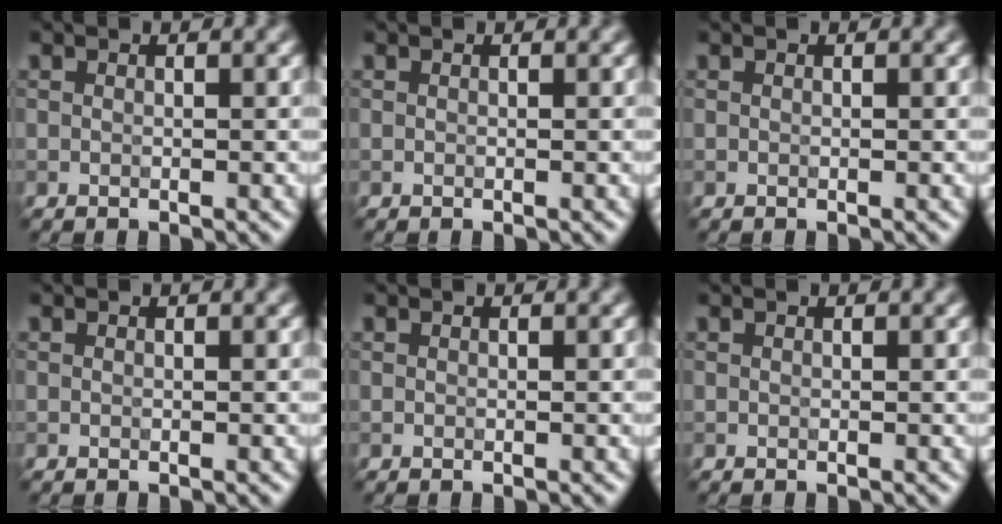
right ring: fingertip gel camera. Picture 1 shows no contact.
{"total": 0.0}
{"total": 0.0}
{"total": 0.0}
{"total": 0.0}
{"total": 0.0}